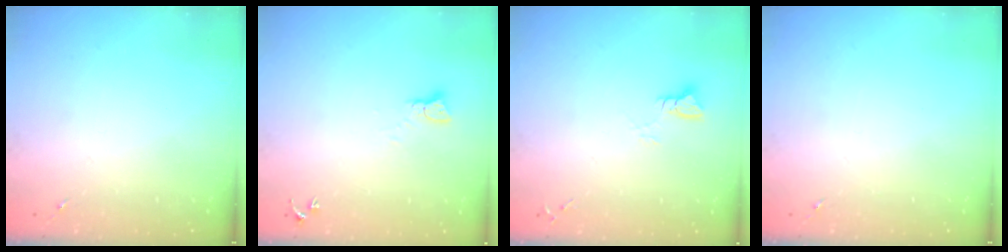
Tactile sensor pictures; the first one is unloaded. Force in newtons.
{"total": 2.3, "press": 2.3, "slide": 0.2}
{"total": 2.9, "press": 2.9, "slide": 0.2}
{"total": 0.0}